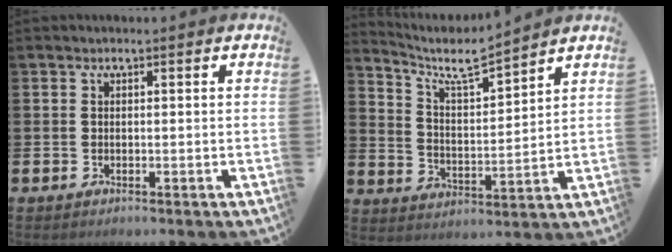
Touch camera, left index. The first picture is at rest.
{"total": 6.9, "force": [6.1, 1.1, 3.0], "torque": [-0.085, -0.037, 0.103]}